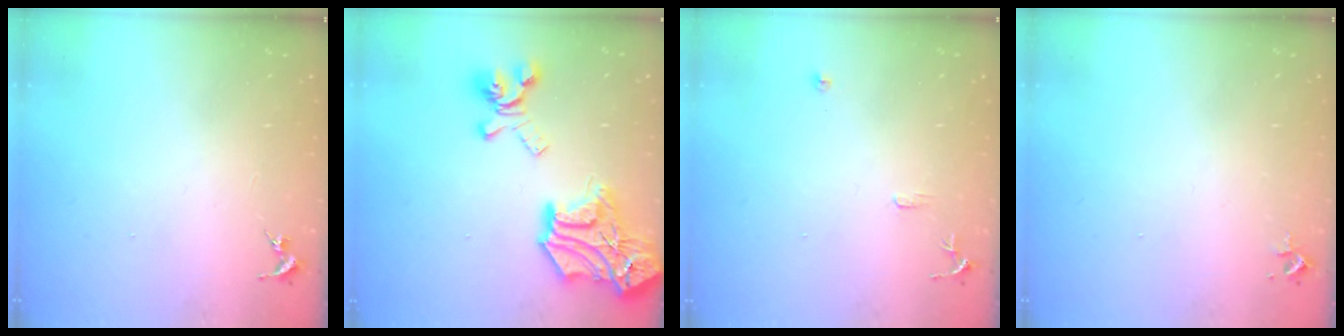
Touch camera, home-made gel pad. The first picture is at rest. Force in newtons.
{"total": 24.6, "press": 24.6, "slide": 0.7}
{"total": 7.1, "press": 7.1, "slide": 0.7}
{"total": 2.4, "press": 2.4, "slide": 0.3}